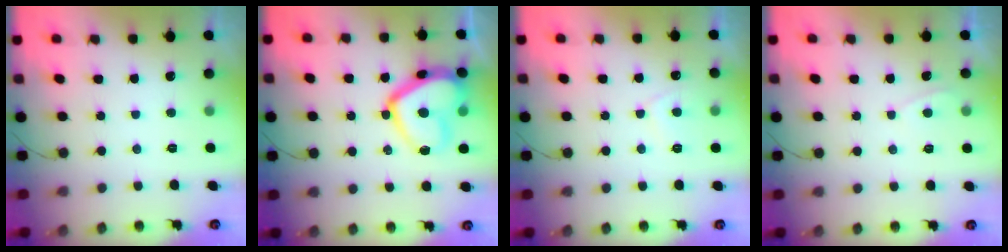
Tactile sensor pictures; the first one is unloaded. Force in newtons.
{"total": 16.1, "press": 16.1, "slide": 1.4}
{"total": 2.9, "press": 2.9, "slide": 0.5}
{"total": 2.0, "press": 2.0, "slide": 0.2}